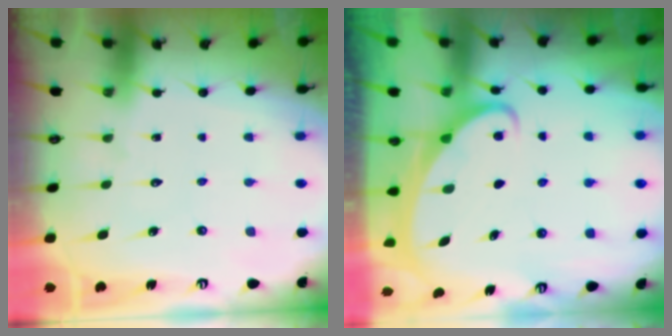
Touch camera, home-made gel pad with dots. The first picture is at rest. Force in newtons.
{"total": 2.2, "press": 2.2, "slide": 0.3}